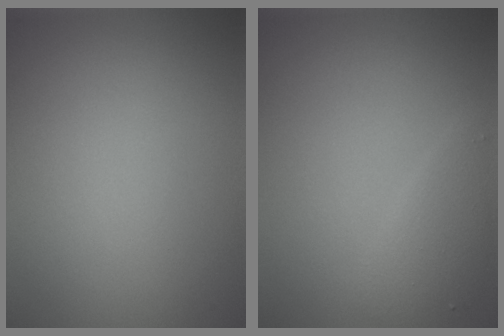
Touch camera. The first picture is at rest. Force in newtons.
{"total": 2.0, "press": 2.0, "slide": 0.1}